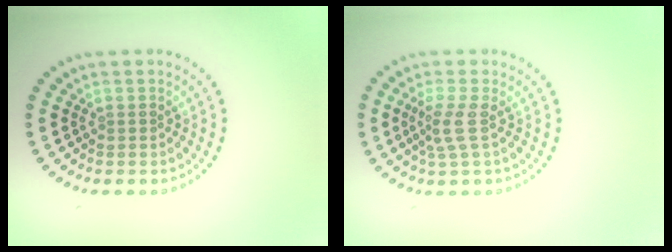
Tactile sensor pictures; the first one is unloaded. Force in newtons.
{"total": 2.3, "press": 1.6, "slide": 1.6}